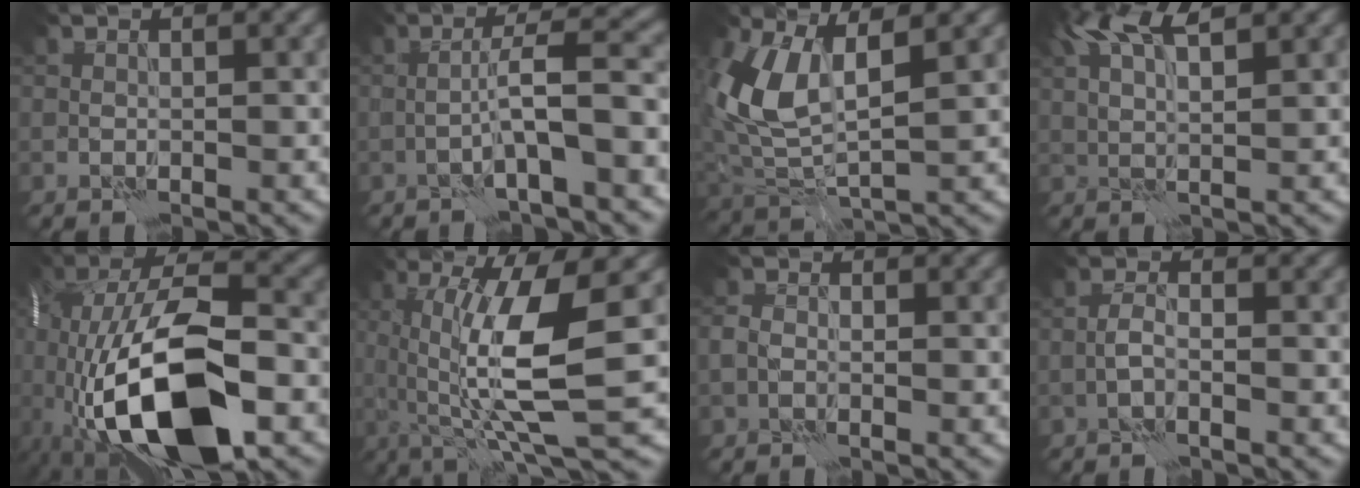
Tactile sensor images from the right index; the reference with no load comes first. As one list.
[{"total": 3.6, "force": [-1.3, -0.6, 3.3], "torque": [-0.053, 0.023, -0.022]}, {"total": 7.0, "force": [2.8, 3.3, 5.5], "torque": [-0.144, -0.011, 0.057]}, {"total": 5.5, "force": [3.9, 1.1, 3.7], "torque": [-0.072, 0.017, 0.066]}, {"total": 16.9, "force": [-5.3, 7.2, 14.3], "torque": [-0.280, -0.004, -0.091]}, {"total": 8.9, "force": [1.7, 1.3, 8.6], "torque": [-0.139, -0.011, 0.040]}, {"total": 0.0}, {"total": 0.6, "force": [-0.2, -0.5, 0.4], "torque": [-0.012, 0.003, -0.006]}]